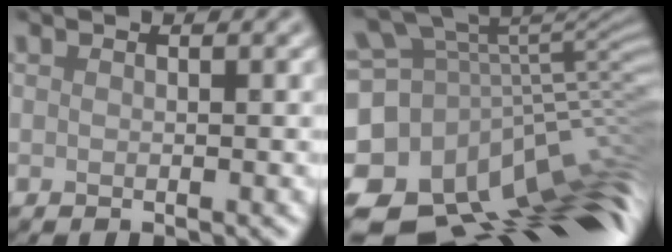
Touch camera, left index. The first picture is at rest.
{"total": 15.3, "force": [-7.5, 8.3, 10.5], "torque": [-0.218, 0.030, -0.115]}